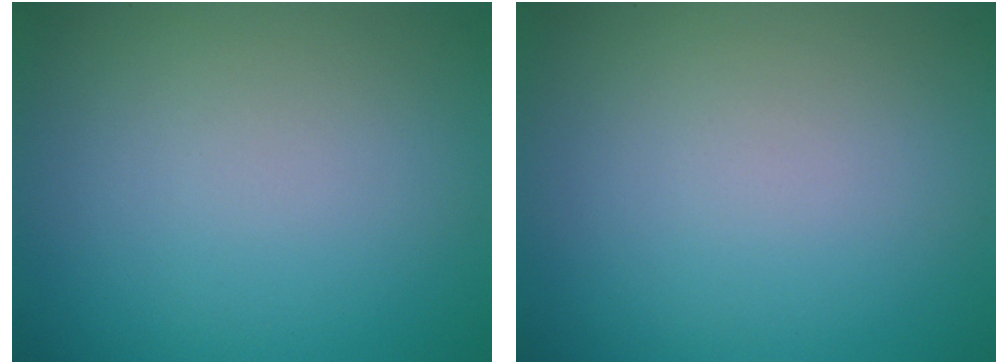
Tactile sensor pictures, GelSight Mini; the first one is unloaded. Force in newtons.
{"total": 0.0}